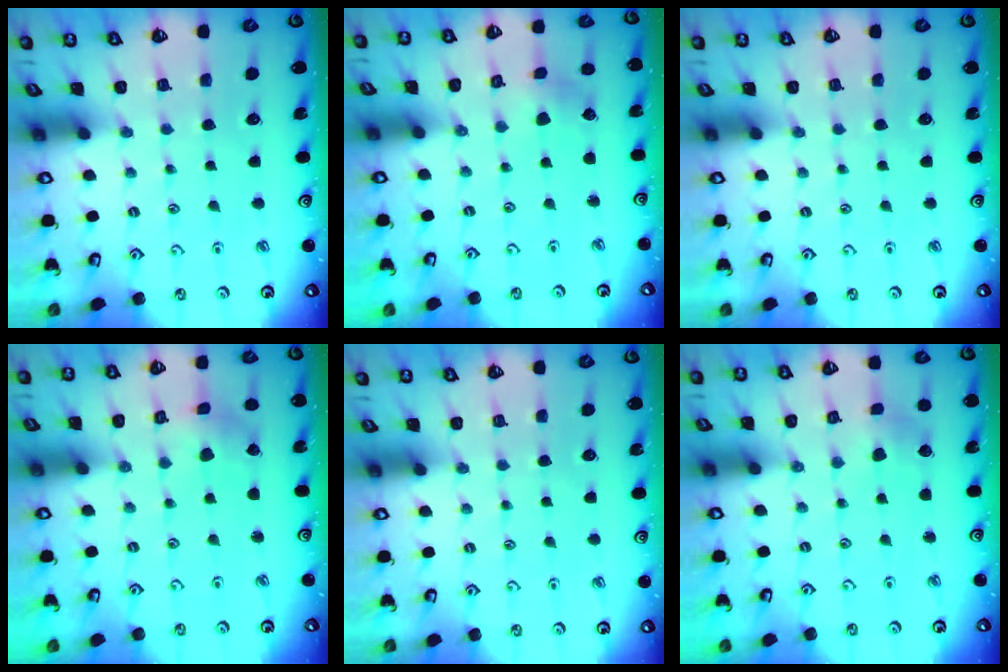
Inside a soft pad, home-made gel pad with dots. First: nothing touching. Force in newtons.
{"total": 1.5, "press": 1.5, "slide": 0.2}
{"total": 0.0}
{"total": 1.5, "press": 1.4, "slide": 0.2}
{"total": 0.0}
{"total": 2.4, "press": 2.4, "slide": 0.2}